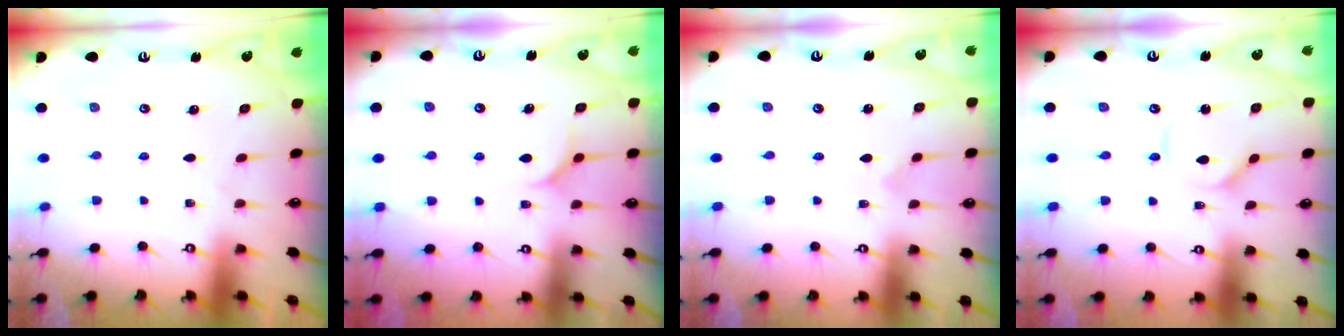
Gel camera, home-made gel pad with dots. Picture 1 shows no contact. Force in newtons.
{"total": 6.1, "press": 6.0, "slide": 0.4}
{"total": 1.7, "press": 1.7, "slide": 0.1}
{"total": 2.4, "press": 2.4, "slide": 0.3}